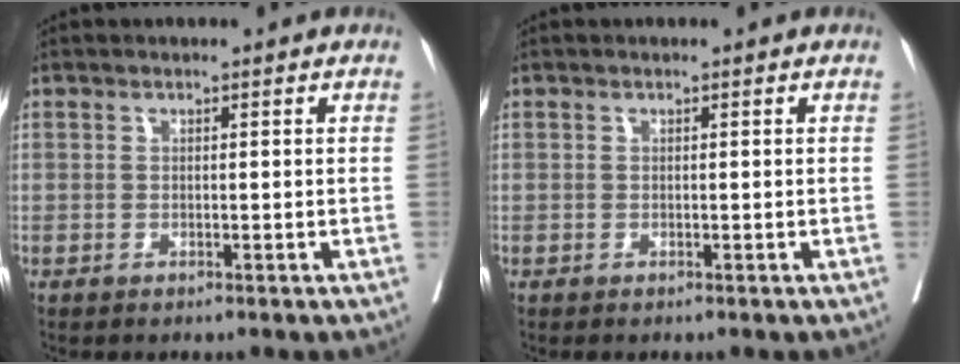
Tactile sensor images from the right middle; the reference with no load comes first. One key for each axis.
{"total": 0.0}